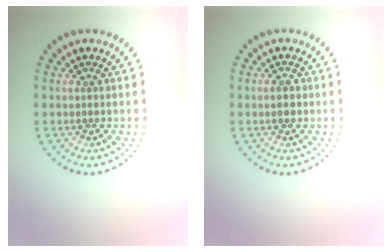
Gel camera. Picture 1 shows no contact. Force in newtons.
{"total": 1.2, "press": 1.2, "slide": 0.1}